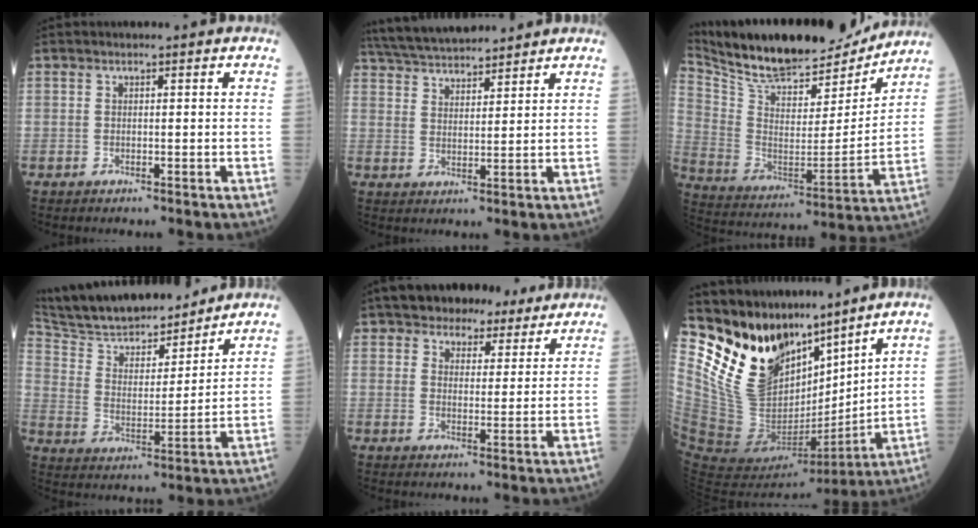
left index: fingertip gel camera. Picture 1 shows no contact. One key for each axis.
{"total": 11.6, "fx": 10.8, "fy": 1.8, "fz": 3.8, "tx": -0.076, "ty": 0.029, "tz": 0.189}
{"total": 23.6, "fx": 21.0, "fy": 6.0, "fz": 8.8, "tx": -0.167, "ty": -0.012, "tz": 0.332}
{"total": 18.7, "fx": 16.6, "fy": 4.1, "fz": 7.7, "tx": -0.132, "ty": 0.007, "tz": 0.279}
{"total": 8.8, "fx": 7.4, "fy": 4.1, "fz": 2.6, "tx": -0.024, "ty": 0.017, "tz": 0.097}
{"total": 16.6, "fx": 13.9, "fy": 6.3, "fz": 6.5, "tx": -0.117, "ty": -0.011, "tz": 0.276}